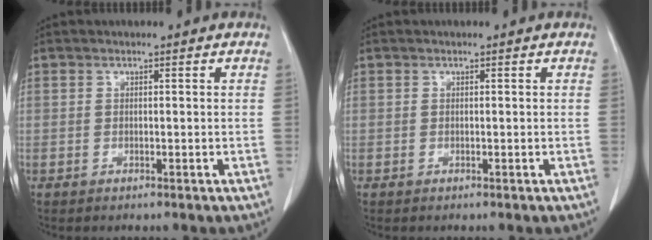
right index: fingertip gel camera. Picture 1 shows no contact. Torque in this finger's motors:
{"motor_torque": [0.00, 0.00, 0.00, 0.00]}